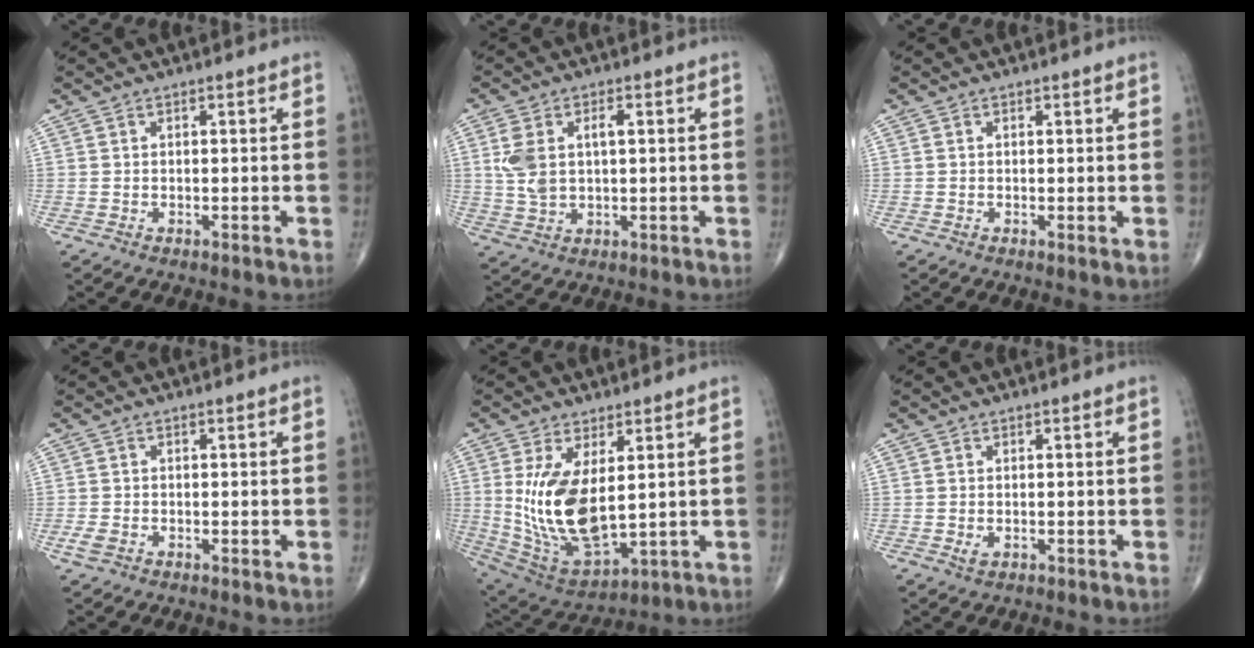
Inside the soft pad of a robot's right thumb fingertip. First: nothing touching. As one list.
[{"total": 7.6, "force": [1.4, 4.2, 6.2], "torque": [-0.133, 0.012, 0.033]}, {"total": 0.6, "force": [0.1, 0.1, 0.5], "torque": [-0.011, -0.003, -0.001]}, {"total": 2.1, "force": [-0.7, 1.3, 1.6], "torque": [-0.033, -0.002, -0.018]}, {"total": 15.3, "force": [2.1, 7.2, 13.4], "torque": [-0.257, -0.024, 0.064]}, {"total": 1.3, "force": [-0.2, 0.7, 1.0], "torque": [-0.020, -0.001, -0.002]}]